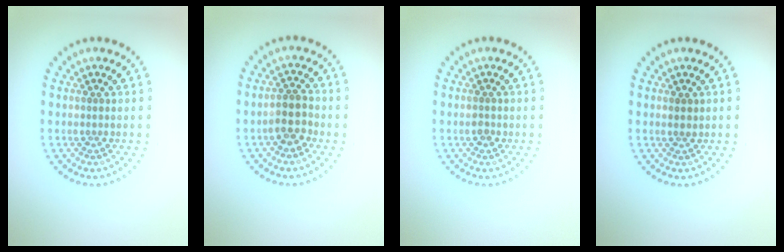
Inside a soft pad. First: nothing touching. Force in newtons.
{"total": 2.5, "press": 2.3, "slide": 0.8}
{"total": 0.9, "press": 0.9, "slide": 0.1}
{"total": 0.9, "press": 0.7, "slide": 0.6}